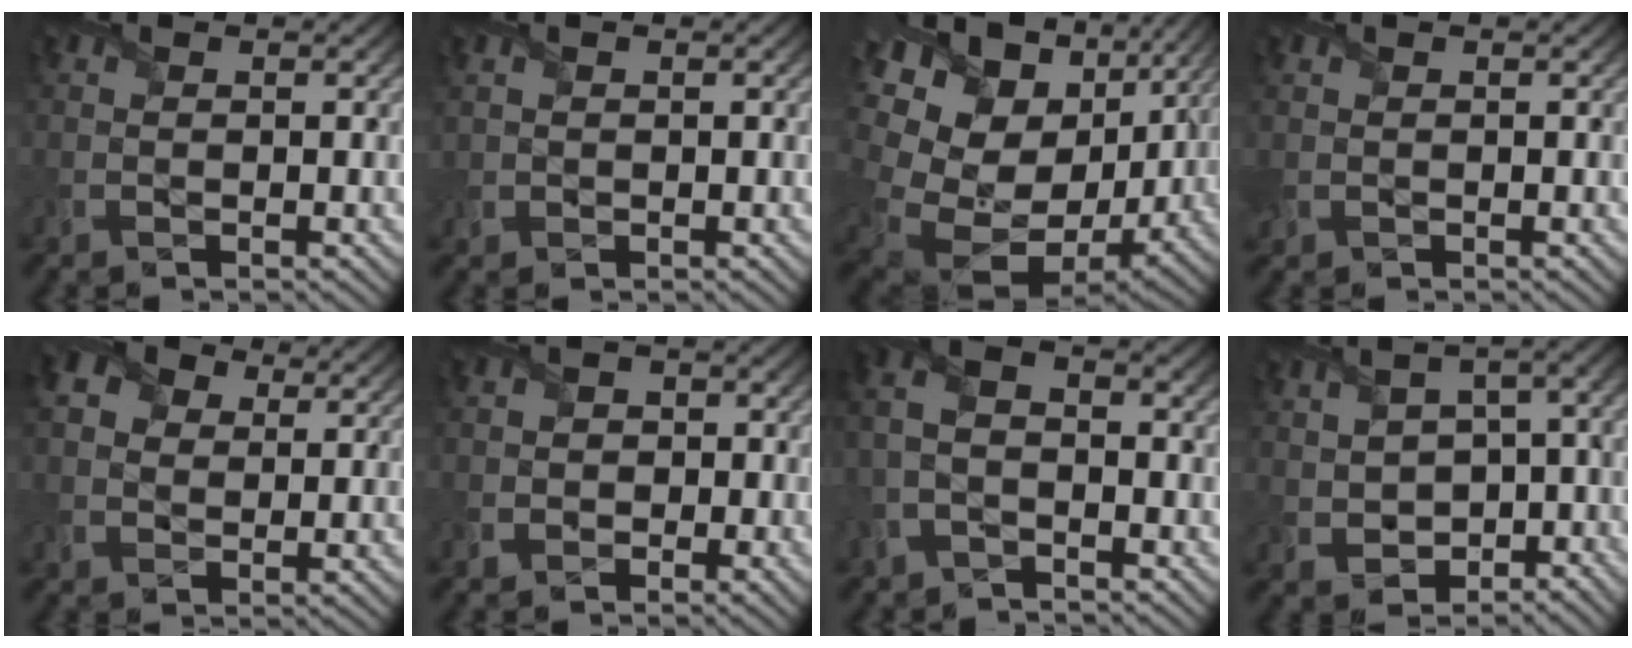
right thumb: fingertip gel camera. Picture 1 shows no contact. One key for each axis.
{"total": 1.0, "fx": 0.5, "fy": 0.7, "fz": 0.4, "tx": -0.018, "ty": -0.001, "tz": 0.012}
{"total": 19.8, "fx": 1.7, "fy": 14.7, "fz": 13.1, "tx": -0.300, "ty": -0.036, "tz": 0.073}
{"total": 0.6, "fx": 0.3, "fy": 0.6, "fz": 0.1, "tx": -0.010, "ty": -0.001, "tz": 0.006}
{"total": 6.4, "fx": 3.2, "fy": 4.3, "fz": 3.4, "tx": -0.102, "ty": 0.007, "tz": 0.054}
{"total": 2.5, "fx": -1.1, "fy": 2.1, "fz": 0.8, "tx": -0.002, "ty": 0.001, "tz": -0.034}
{"total": 6.2, "fx": -1.5, "fy": 3.4, "fz": 5.0, "tx": -0.120, "ty": 0.010, "tz": -0.041}
{"total": 8.2, "fx": -1.3, "fy": 5.2, "fz": 6.2, "tx": -0.122, "ty": -0.017, "tz": -0.015}